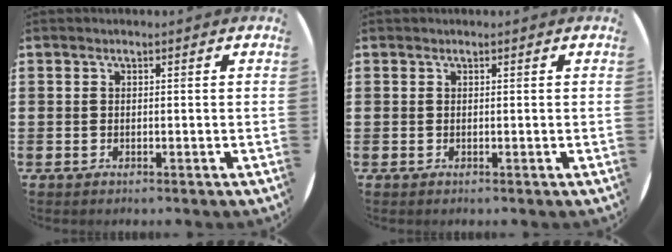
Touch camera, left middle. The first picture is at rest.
{"total": 0.0}